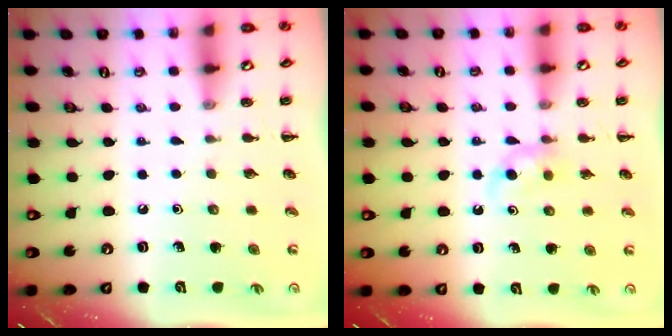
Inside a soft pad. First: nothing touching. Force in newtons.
{"total": 3.6, "press": 3.3, "slide": 1.3}